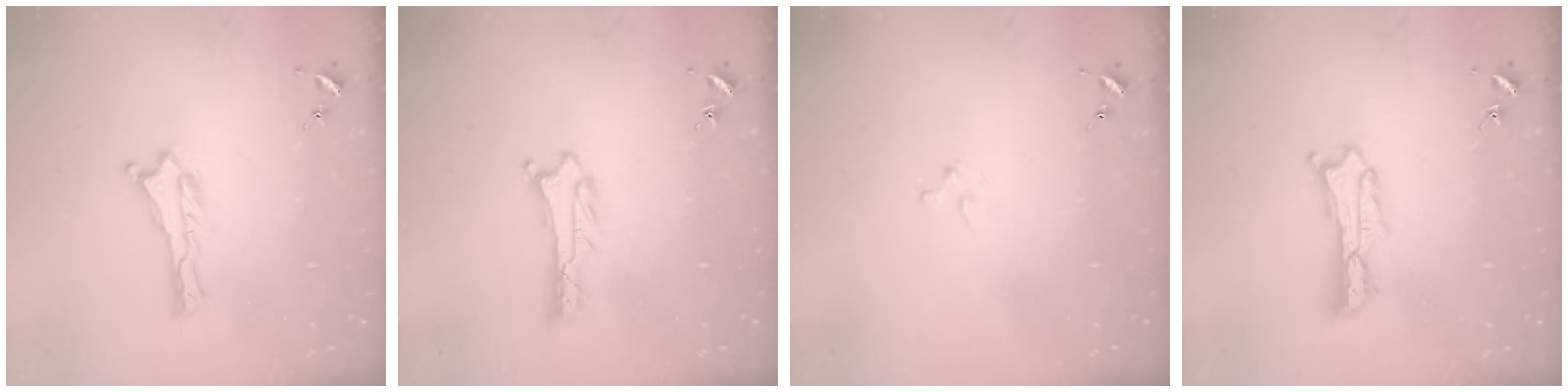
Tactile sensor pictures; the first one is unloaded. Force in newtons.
{"total": 1.0, "press": 1.0, "slide": 0.1}
{"total": 2.0, "press": 2.0, "slide": 0.2}
{"total": 1.2, "press": 1.2, "slide": 0.2}